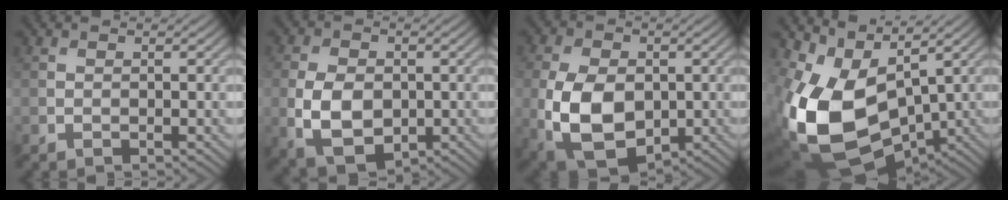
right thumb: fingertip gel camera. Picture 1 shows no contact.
{"total": 8.6, "force": [-1.3, 5.7, 6.3], "torque": [-0.147, -0.012, -0.024]}
{"total": 14.6, "force": [-2.7, 9.6, 10.7], "torque": [-0.235, -0.027, -0.040]}
{"total": 15.4, "force": [-1.0, 9.8, 11.8], "torque": [-0.285, -0.030, 0.005]}